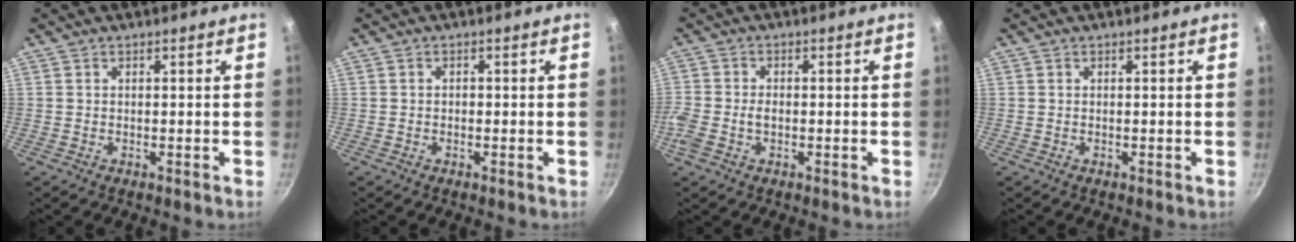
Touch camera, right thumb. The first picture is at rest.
{"total": 0.7, "force": [-0.3, 0.5, 0.3], "torque": [-0.005, 0.003, -0.005]}
{"total": 4.9, "force": [-1.7, 3.1, 3.4], "torque": [-0.078, 0.013, -0.040]}
{"total": 0.0}